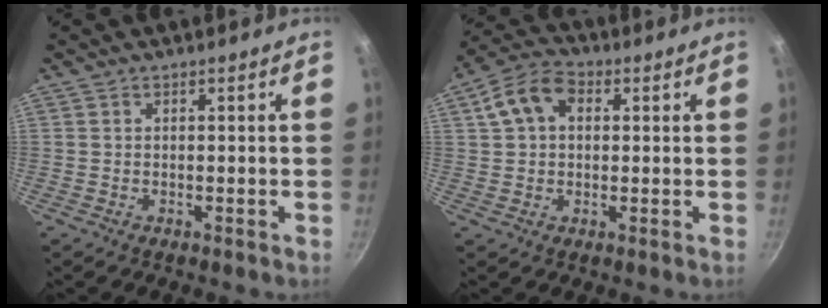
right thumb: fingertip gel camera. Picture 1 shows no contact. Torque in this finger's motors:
{"motor_torque": [-0.44, 0.67, 0.31, -0.22, 0.11]}